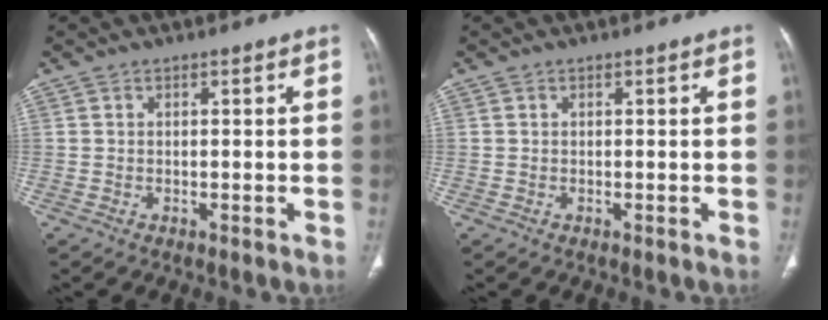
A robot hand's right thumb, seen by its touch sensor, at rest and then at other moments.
{"total": 0.0}